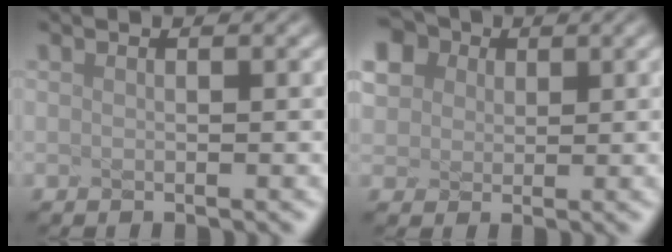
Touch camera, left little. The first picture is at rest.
{"total": 4.1, "force": [2.0, 3.3, 1.3], "torque": [-0.091, 0.015, 0.066]}